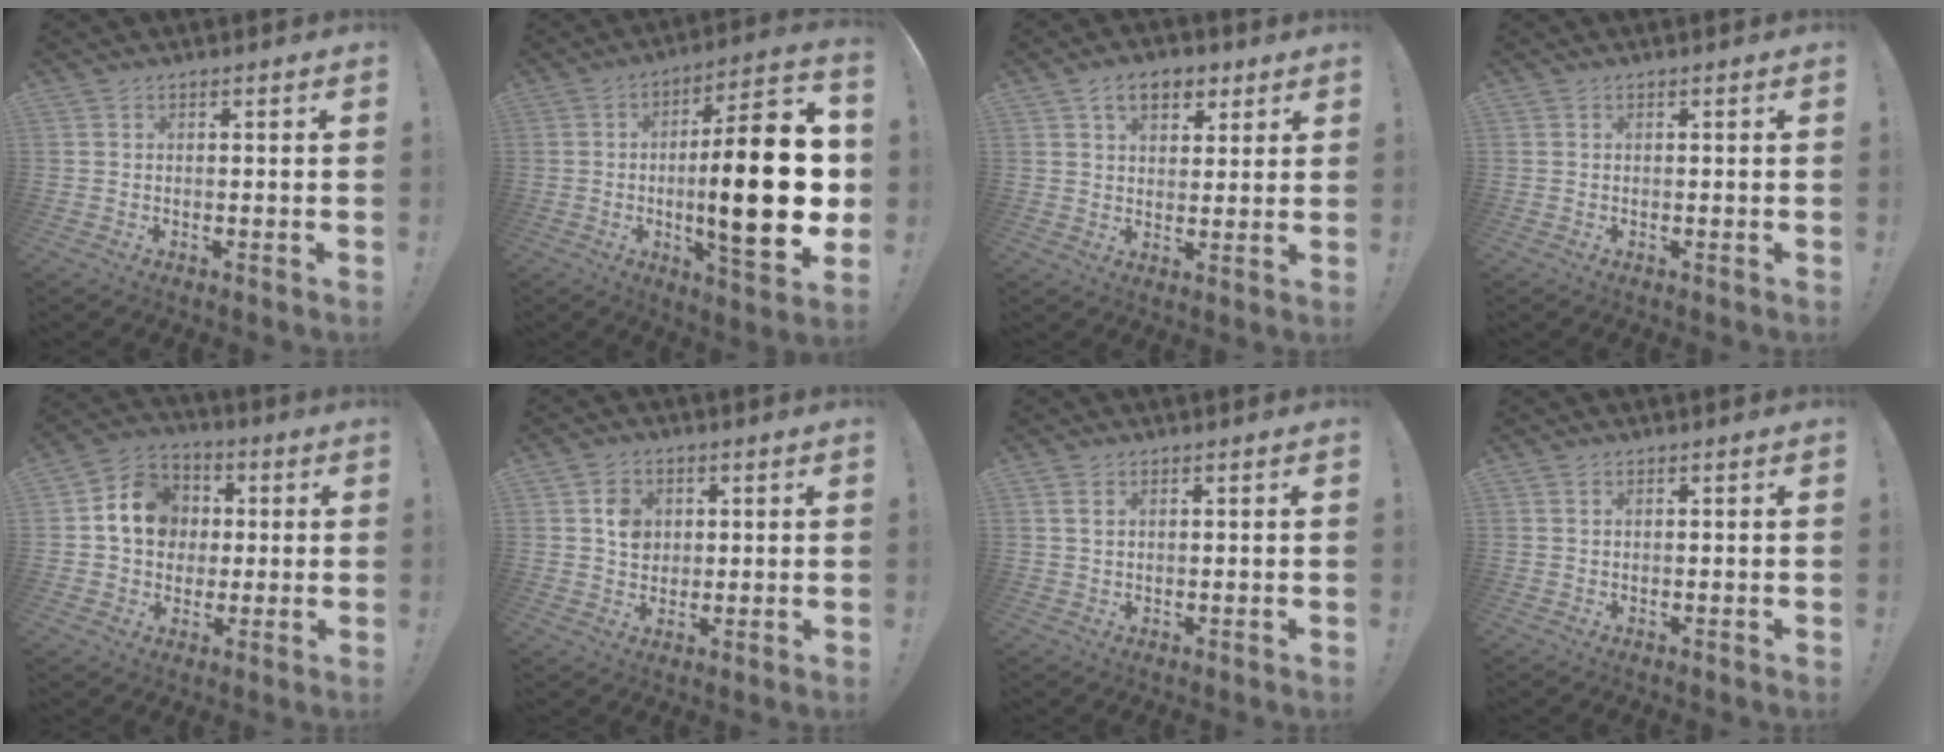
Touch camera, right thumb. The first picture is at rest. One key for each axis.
{"total": 25.3, "fx": -1.7, "fy": 6.6, "fz": 24.4, "tx": -0.393, "ty": -0.002, "tz": -0.028}
{"total": 8.7, "fx": 4.4, "fy": 5.8, "fz": 4.7, "tx": -0.052, "ty": -0.013, "tz": 0.079}
{"total": 0.0}
{"total": 12.6, "fx": 1.9, "fy": 11.1, "fz": 5.7, "tx": -0.081, "ty": 0.013, "tz": 0.045}
{"total": 6.7, "fx": 1.4, "fy": 5.8, "fz": 3.0, "tx": -0.033, "ty": 0.001, "tz": 0.026}
{"total": 2.0, "fx": 0.9, "fy": 1.2, "fz": 1.4, "tx": -0.026, "ty": 0.002, "tz": 0.015}
{"total": 0.6, "fx": 0.3, "fy": 0.3, "fz": 0.4, "tx": -0.005, "ty": -0.001, "tz": 0.006}